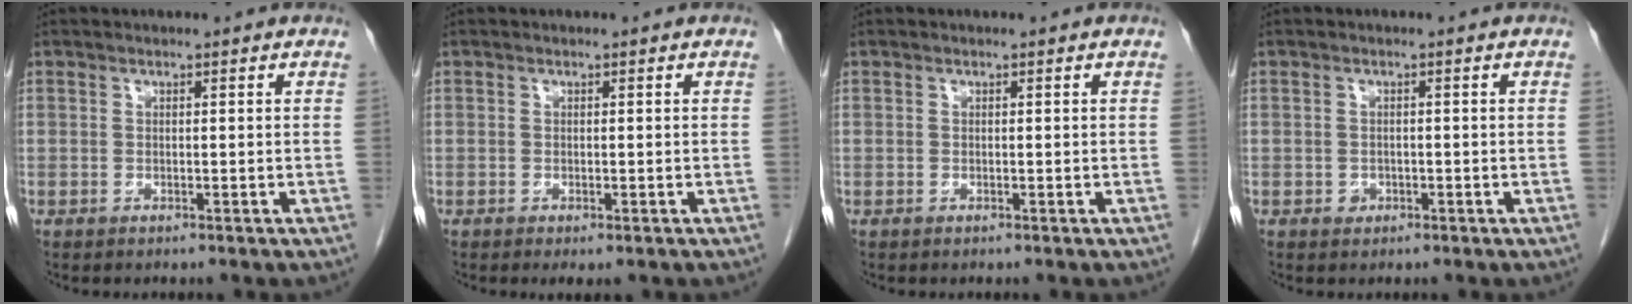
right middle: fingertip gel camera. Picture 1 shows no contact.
{"total": 1.1, "force": [-0.6, 0.3, 0.9], "torque": [-0.009, -0.006, -0.005]}
{"total": 0.0}
{"total": 1.2, "force": [-0.5, 1.0, 0.4], "torque": [-0.005, 0.004, -0.005]}